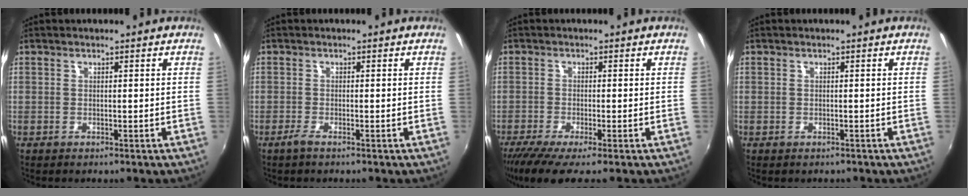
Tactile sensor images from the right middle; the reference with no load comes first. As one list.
[{"total": 1.6, "force": [-1.2, 0.2, 1.0], "torque": [-0.024, -0.005, -0.025]}, {"total": 6.7, "force": [-5.1, 0.2, 4.4], "torque": [-0.102, -0.034, -0.092]}, {"total": 0.8, "force": [-0.5, 0.7, 0.0], "torque": [-0.001, -0.003, -0.006]}]